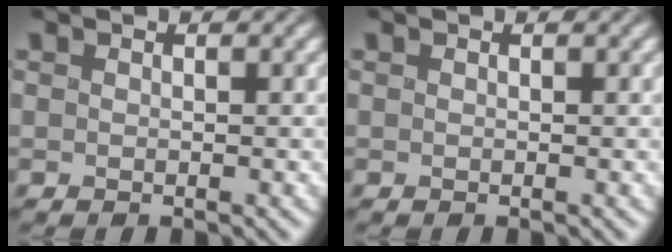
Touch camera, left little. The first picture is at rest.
{"total": 0.0}